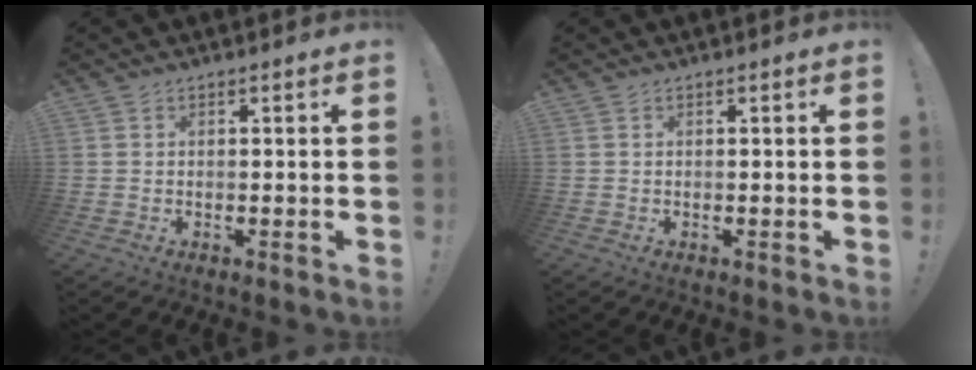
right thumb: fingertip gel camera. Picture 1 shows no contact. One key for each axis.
{"total": 0.0}